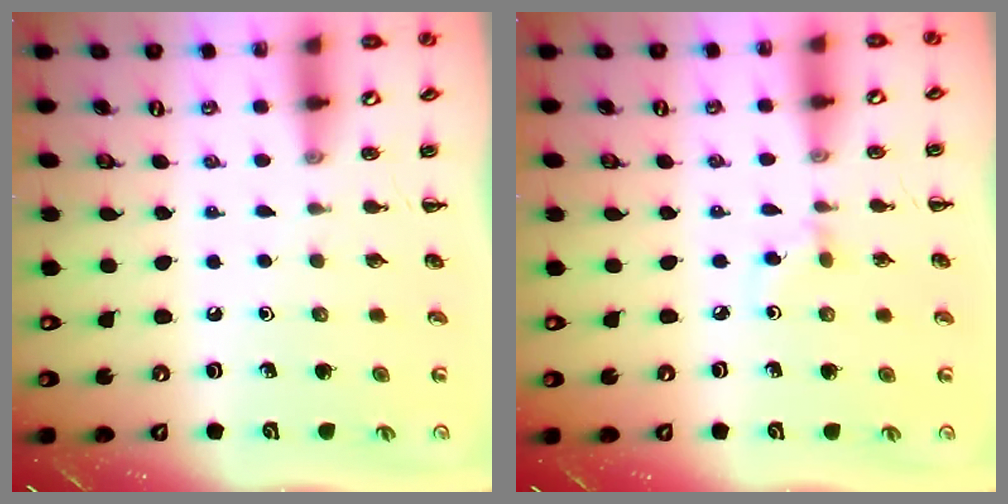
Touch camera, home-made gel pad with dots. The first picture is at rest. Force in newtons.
{"total": 2.6, "press": 2.3, "slide": 1.1}